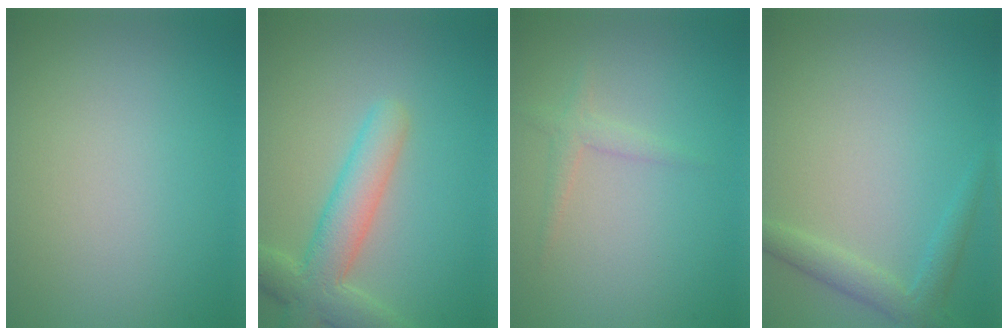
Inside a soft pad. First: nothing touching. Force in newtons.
{"total": 5.4, "press": 5.4, "slide": 0.4}
{"total": 1.4, "press": 1.4, "slide": 0.0}
{"total": 2.4, "press": 2.4, "slide": 0.2}